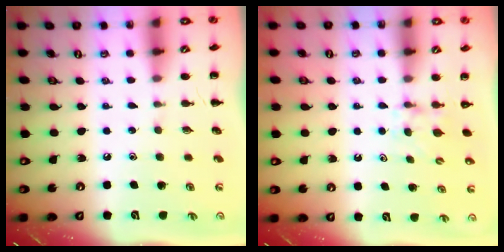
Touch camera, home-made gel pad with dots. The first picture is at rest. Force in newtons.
{"total": 3.3, "press": 3.0, "slide": 1.3}